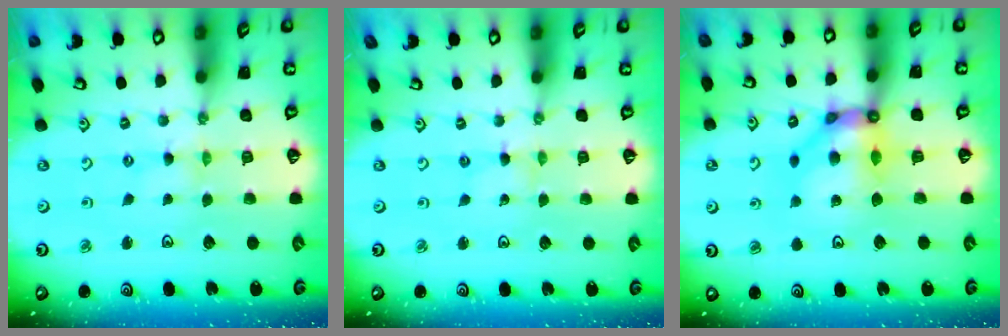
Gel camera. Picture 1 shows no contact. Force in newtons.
{"total": 1.3, "press": 1.3, "slide": 0.1}
{"total": 10.6, "press": 10.6, "slide": 0.9}